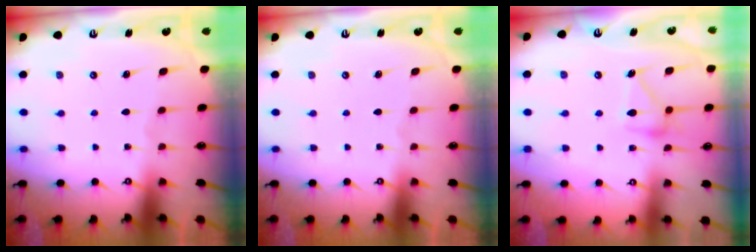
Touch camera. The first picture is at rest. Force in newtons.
{"total": 0.0}
{"total": 14.2, "press": 14.2, "slide": 0.6}